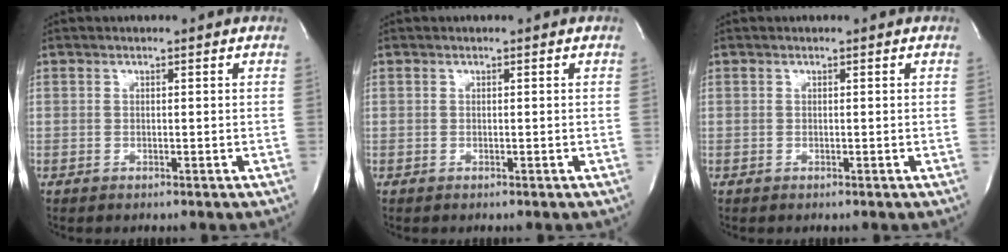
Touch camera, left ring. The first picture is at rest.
{"total": 0.0}
{"total": 0.0}